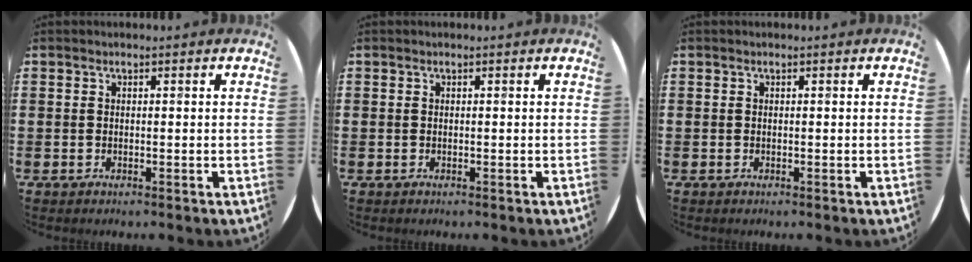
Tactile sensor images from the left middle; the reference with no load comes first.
{"total": 0.0}
{"total": 0.0}